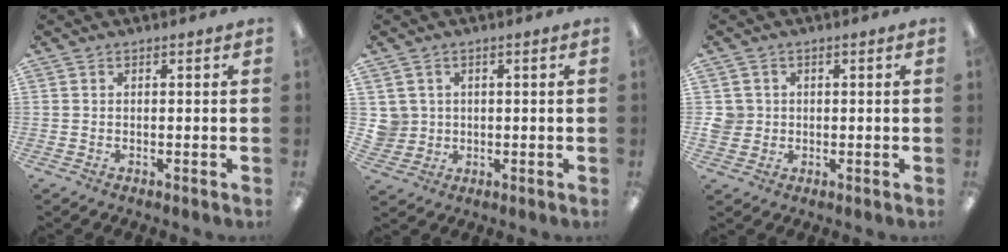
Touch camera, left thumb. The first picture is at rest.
{"total": 3.9, "force": [0.9, 3.8, -0.3], "torque": [0.000, 0.005, 0.018]}
{"total": 3.7, "force": [0.1, 3.7, 0.3], "torque": [-0.004, 0.005, 0.002]}